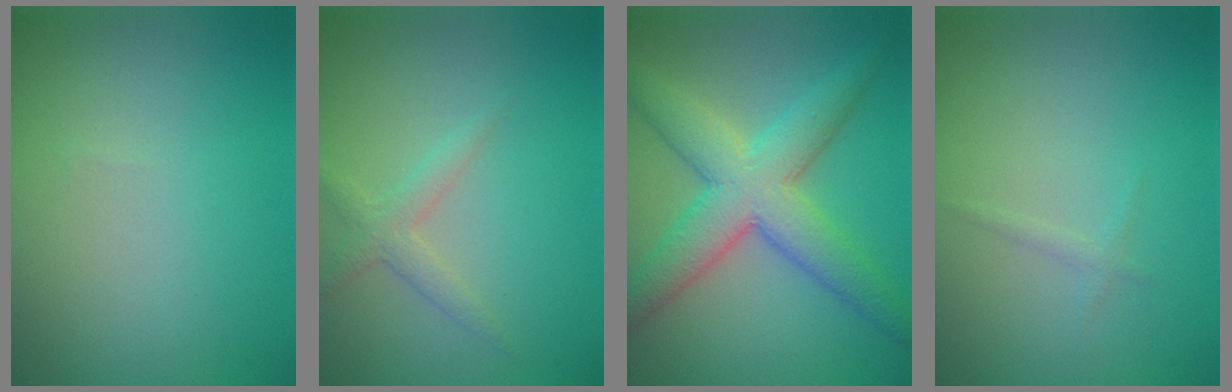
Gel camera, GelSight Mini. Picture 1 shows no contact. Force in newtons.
{"total": 1.8, "press": 1.8, "slide": 0.1}
{"total": 7.2, "press": 7.2, "slide": 0.1}
{"total": 0.6, "press": 0.6, "slide": 0.1}